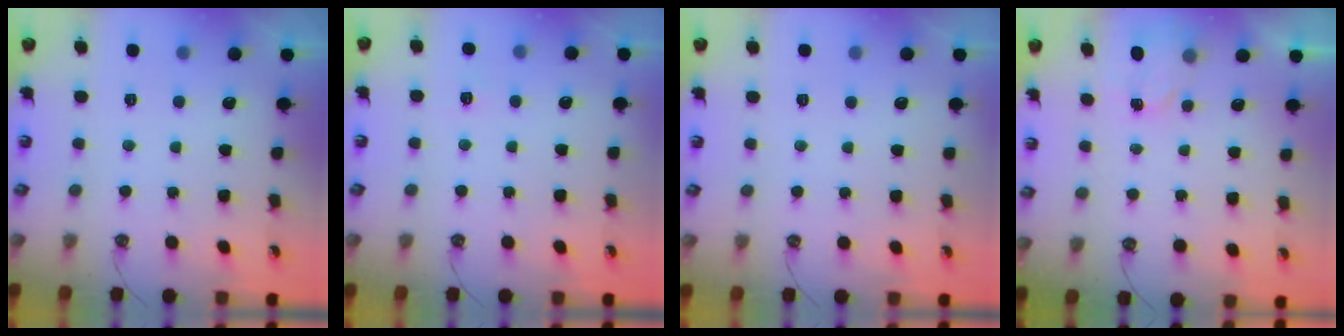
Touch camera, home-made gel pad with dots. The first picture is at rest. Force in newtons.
{"total": 3.9, "press": 3.8, "slide": 0.4}
{"total": 0.0}
{"total": 1.8, "press": 1.7, "slide": 0.3}